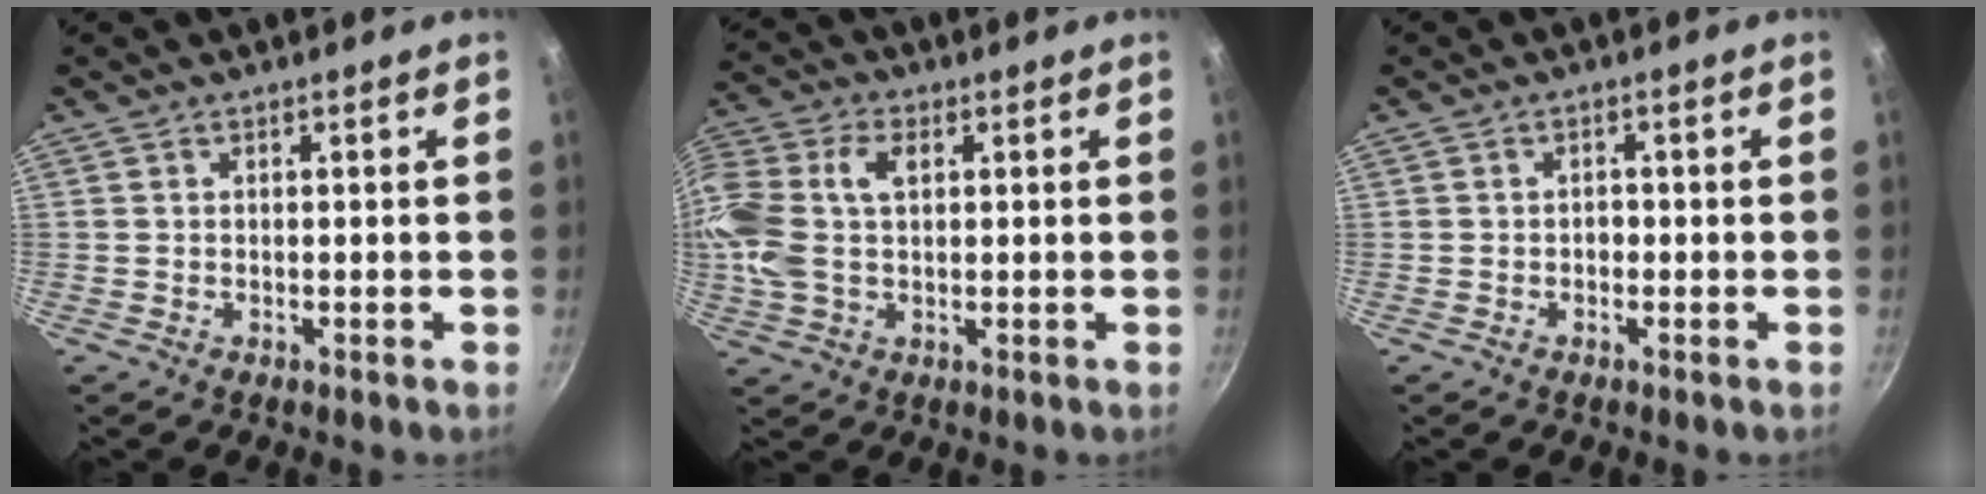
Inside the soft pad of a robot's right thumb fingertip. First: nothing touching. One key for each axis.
{"total": 15.2, "fx": 2.2, "fy": 9.6, "fz": 11.6, "tx": -0.299, "ty": 0.020, "tz": 0.042}
{"total": 1.2, "fx": -0.4, "fy": 0.9, "fz": 0.6, "tx": -0.001, "ty": 0.005, "tz": -0.010}